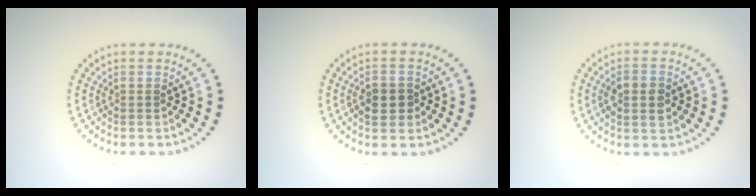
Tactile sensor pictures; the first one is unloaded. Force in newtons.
{"total": 2.5, "press": 2.5, "slide": 0.6}
{"total": 2.6, "press": 2.6, "slide": 0.2}